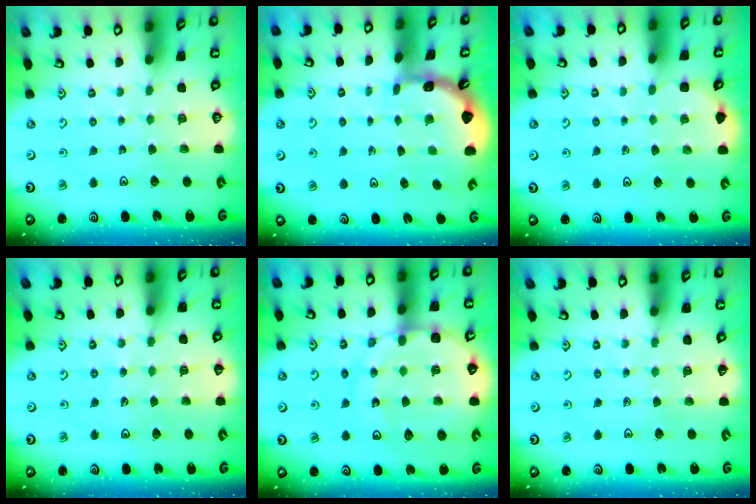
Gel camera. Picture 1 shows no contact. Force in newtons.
{"total": 1.7, "press": 1.7, "slide": 0.1}
{"total": 2.3, "press": 2.3, "slide": 0.2}
{"total": 4.2, "press": 3.8, "slide": 1.8}
{"total": 16.4, "press": 16.1, "slide": 3.1}
{"total": 3.6, "press": 3.6, "slide": 0.6}